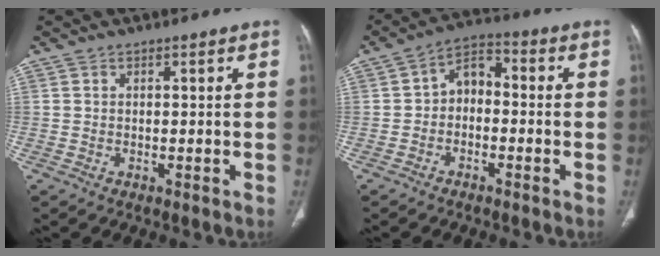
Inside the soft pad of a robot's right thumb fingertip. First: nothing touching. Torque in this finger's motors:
{"motor_torque": [-0.46, 0.40, -0.08, 0.47, 0.13]}